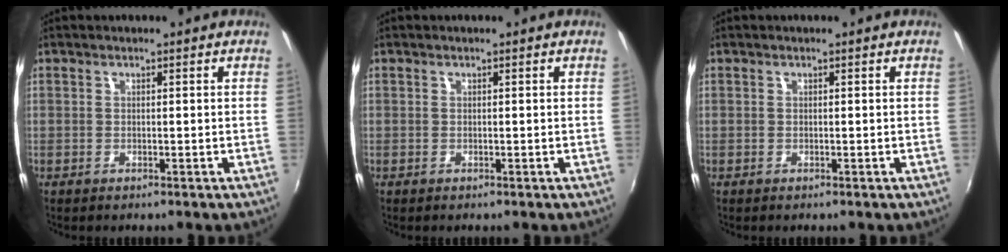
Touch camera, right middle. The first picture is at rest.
{"total": 0.0}
{"total": 0.0}